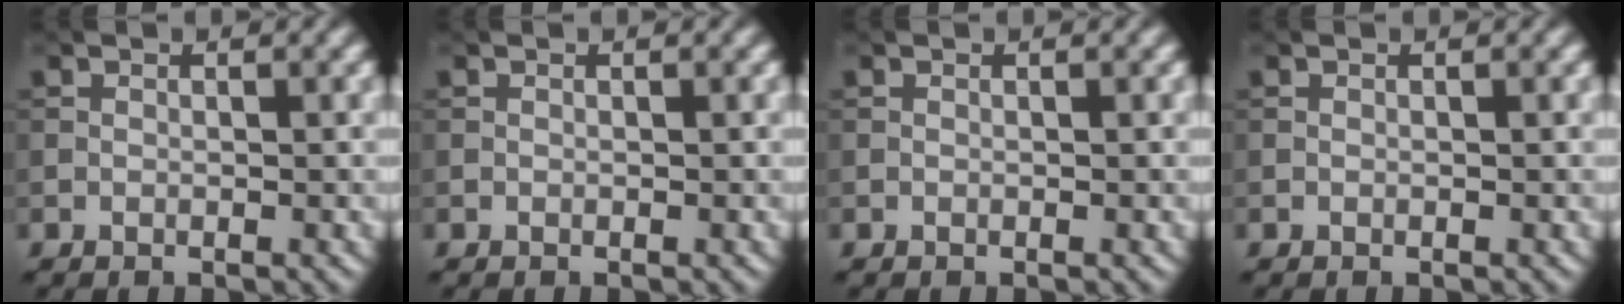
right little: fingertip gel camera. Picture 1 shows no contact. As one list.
[{"total": 0.0}, {"total": 0.0}, {"total": 0.0}]